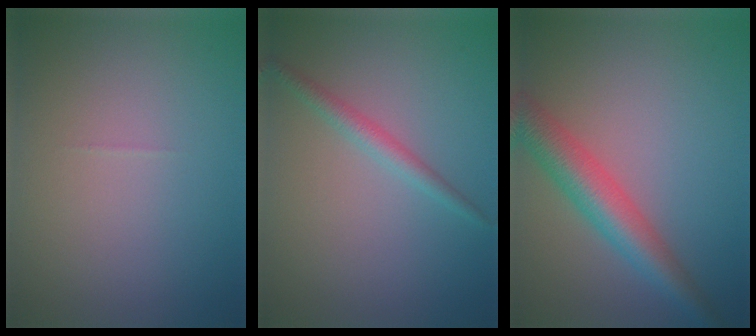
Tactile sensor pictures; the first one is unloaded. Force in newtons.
{"total": 1.8, "press": 1.8, "slide": 0.1}
{"total": 5.4, "press": 5.4, "slide": 0.2}